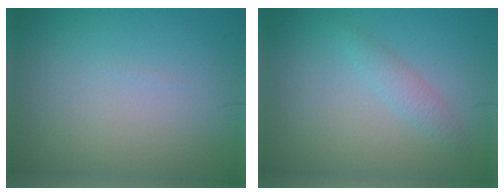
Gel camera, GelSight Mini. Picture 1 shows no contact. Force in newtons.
{"total": 1.5, "press": 1.5, "slide": 0.1}